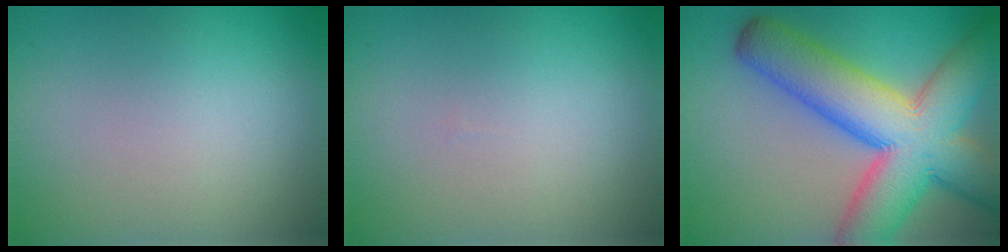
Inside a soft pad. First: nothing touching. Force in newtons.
{"total": 0.0}
{"total": 12.5, "press": 12.4, "slide": 0.5}